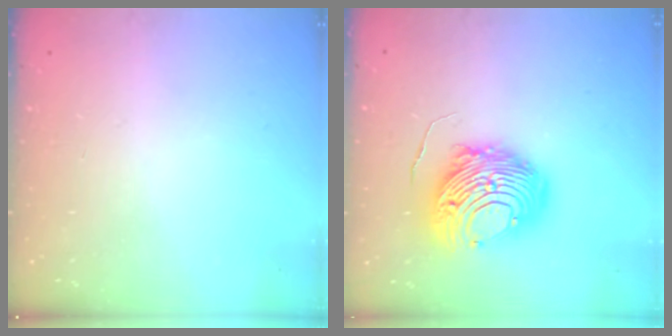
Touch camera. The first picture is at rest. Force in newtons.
{"total": 14.7, "press": 14.6, "slide": 1.4}